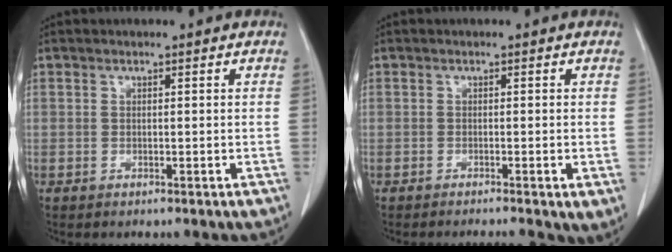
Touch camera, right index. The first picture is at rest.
{"total": 4.3, "force": [-2.6, 0.8, 3.3], "torque": [-0.039, -0.014, -0.042]}